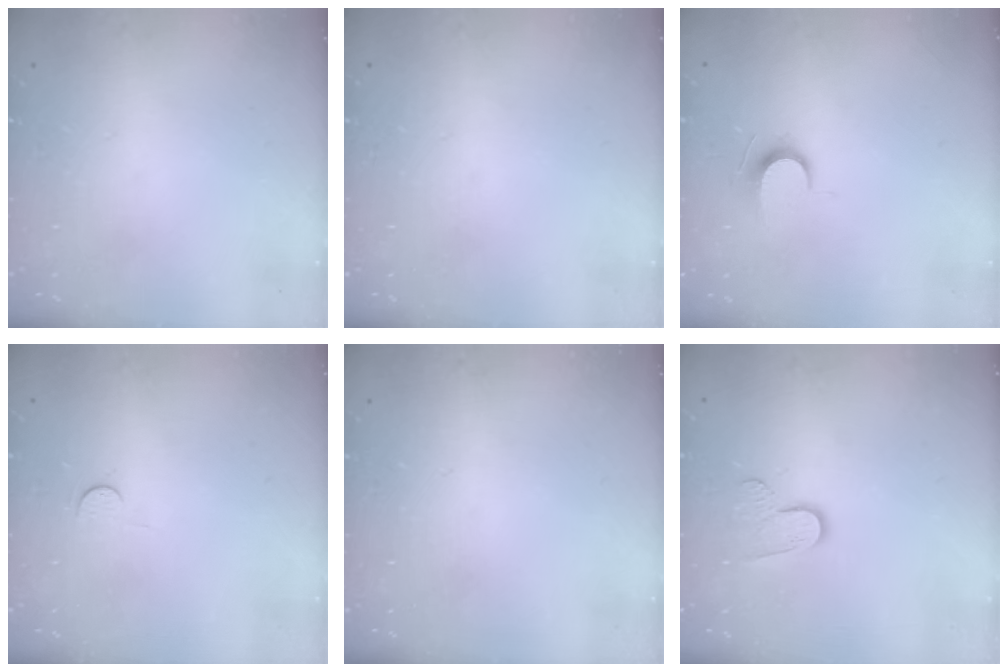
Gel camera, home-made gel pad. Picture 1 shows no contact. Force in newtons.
{"total": 0.0}
{"total": 6.1, "press": 6.0, "slide": 0.6}
{"total": 2.8, "press": 2.8, "slide": 0.4}
{"total": 0.0}
{"total": 6.9, "press": 6.9, "slide": 0.2}